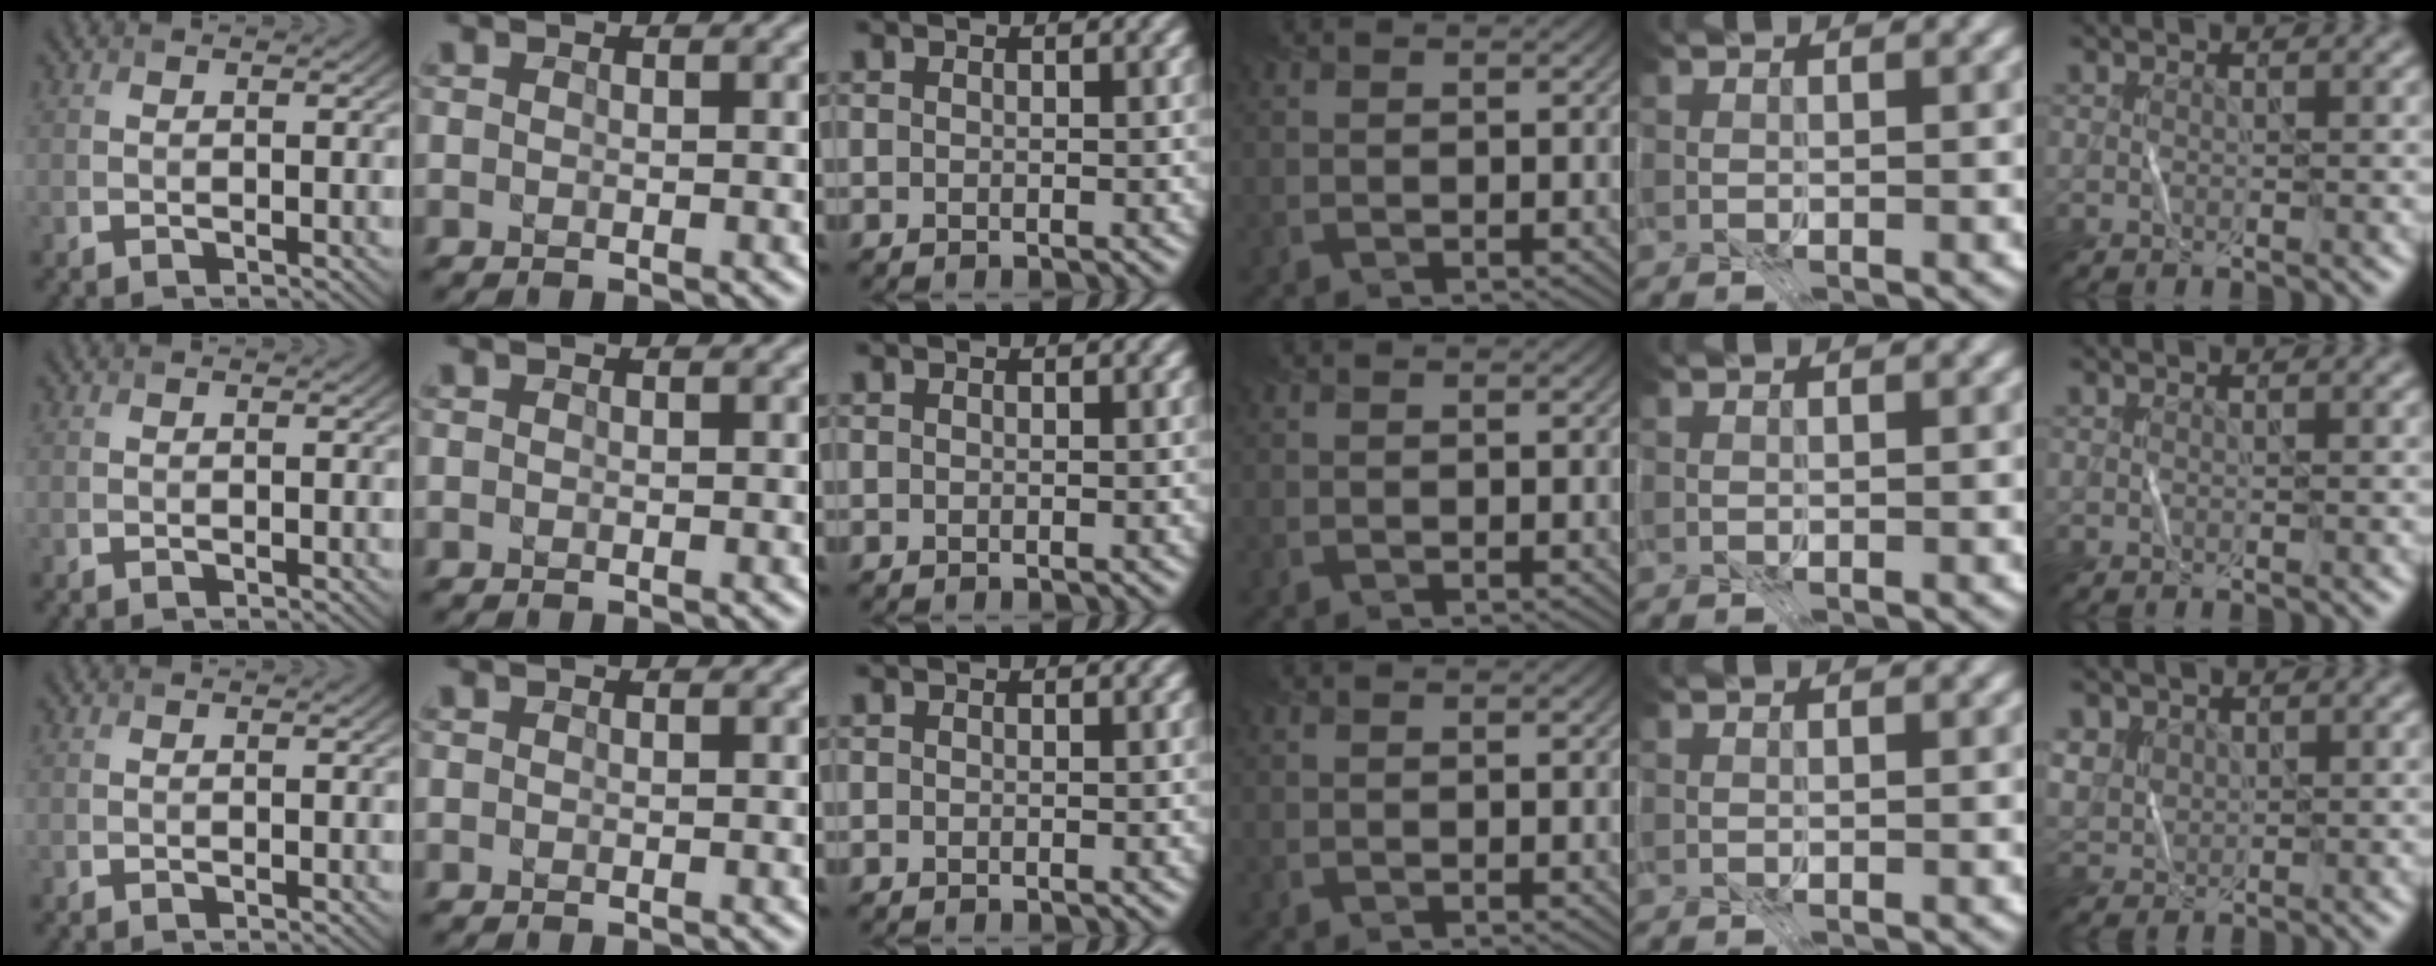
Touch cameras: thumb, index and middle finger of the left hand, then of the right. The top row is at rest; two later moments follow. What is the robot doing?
{"motion": "fold", "object": "coffee filter"}